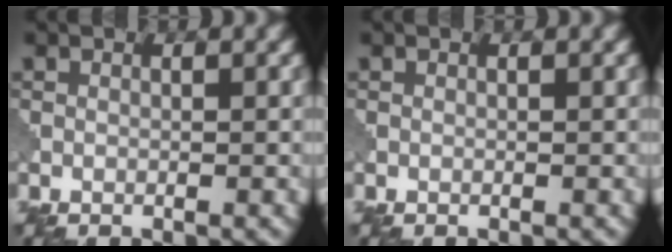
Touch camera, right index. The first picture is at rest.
{"total": 0.0}